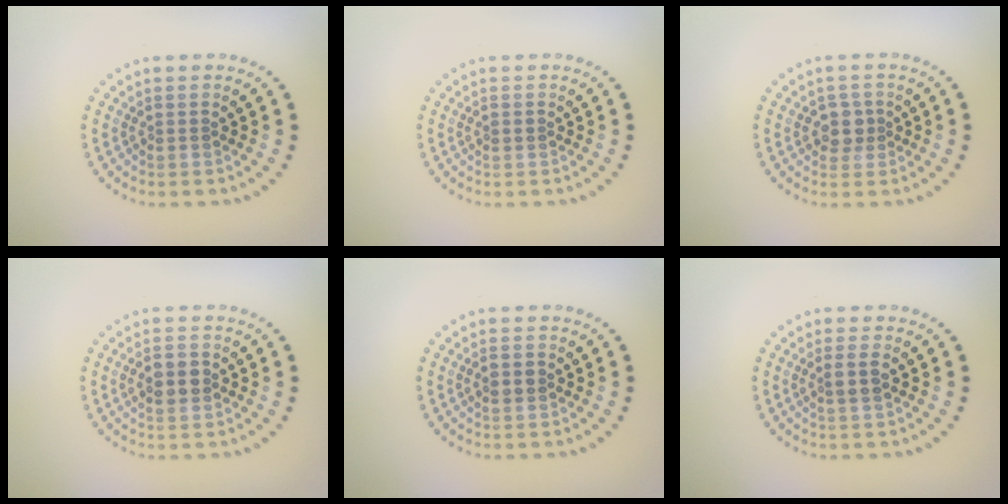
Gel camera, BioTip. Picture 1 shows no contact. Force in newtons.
{"total": 0.7, "press": 0.7, "slide": 0.0}
{"total": 2.1, "press": 1.9, "slide": 0.8}
{"total": 2.9, "press": 2.9, "slide": 0.1}
{"total": 1.3, "press": 1.3, "slide": 0.1}
{"total": 1.8, "press": 1.7, "slide": 0.7}